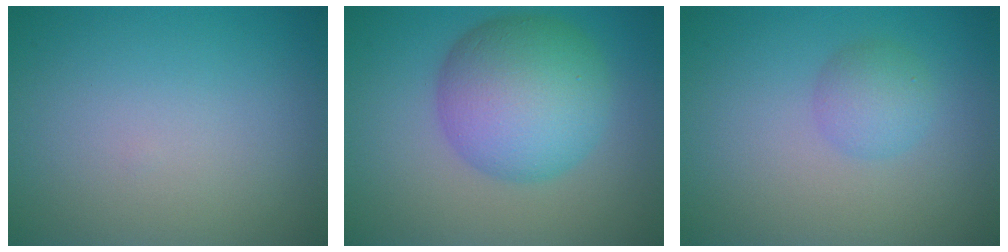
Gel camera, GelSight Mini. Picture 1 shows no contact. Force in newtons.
{"total": 8.6, "press": 8.6, "slide": 0.1}
{"total": 2.2, "press": 2.2, "slide": 0.1}